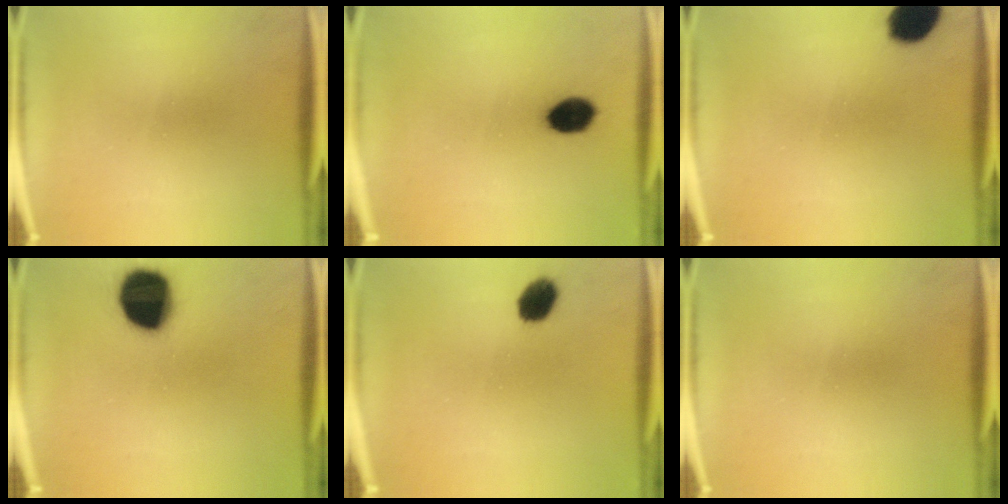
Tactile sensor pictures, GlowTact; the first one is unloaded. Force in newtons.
{"total": 6.5}
{"total": 8.7}
{"total": 18.0}
{"total": 5.3}
{"total": 0.0}